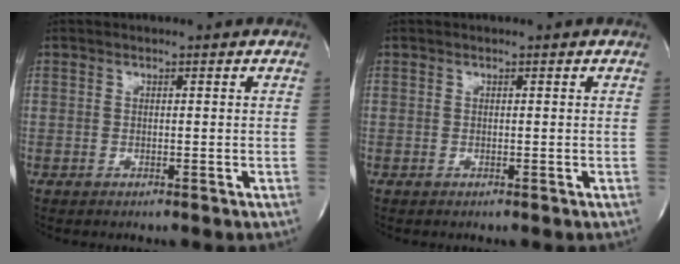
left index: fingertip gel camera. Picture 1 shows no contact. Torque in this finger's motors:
{"motor_torque": [0.00, 0.00, 0.00, 0.00]}